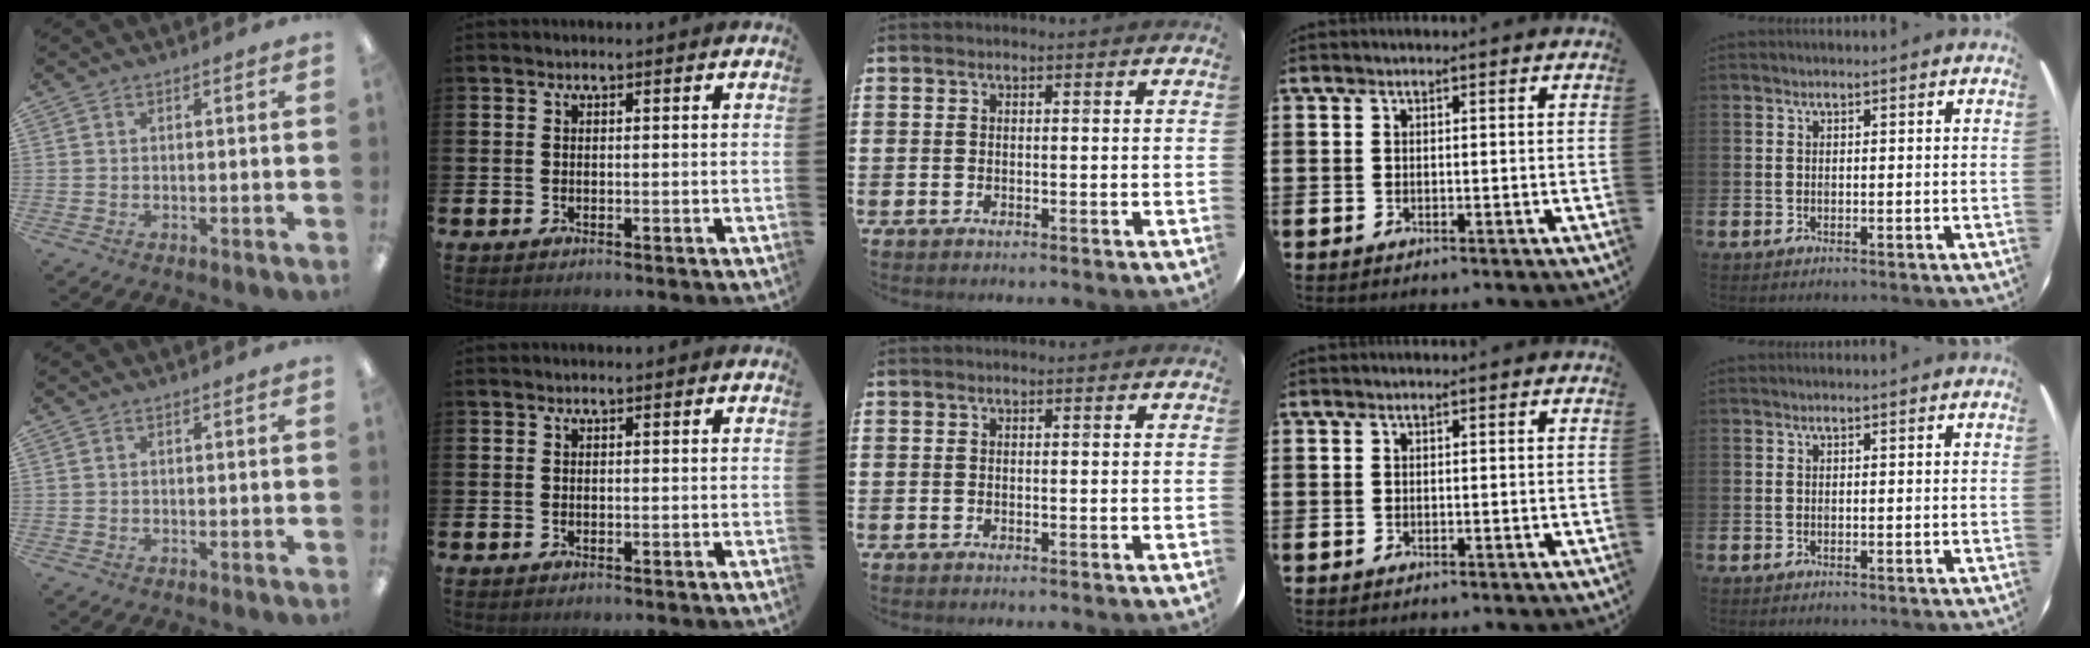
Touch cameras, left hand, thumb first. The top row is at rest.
{}